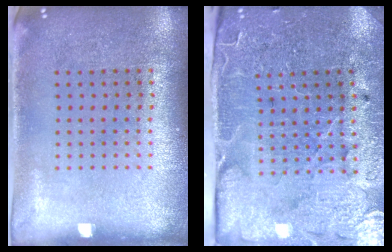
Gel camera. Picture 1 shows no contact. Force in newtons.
{"total": 3.4, "press": 3.4, "slide": 0.6}